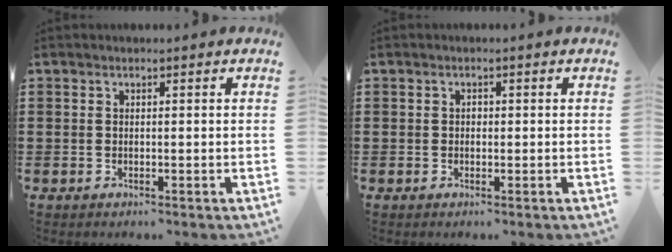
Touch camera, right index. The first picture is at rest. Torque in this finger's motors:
{"motor_torque": [0.30, -0.22, 0.00, 0.01]}